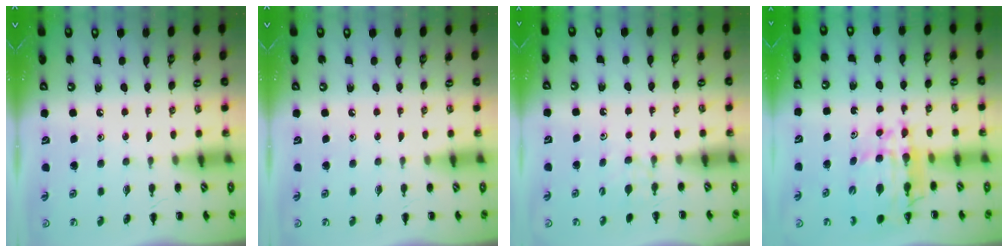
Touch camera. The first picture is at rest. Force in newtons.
{"total": 0.0}
{"total": 3.7, "press": 3.5, "slide": 1.2}
{"total": 12.1, "press": 11.7, "slide": 3.3}